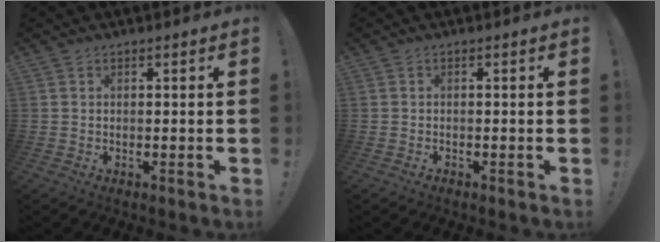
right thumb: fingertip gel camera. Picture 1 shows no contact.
{"total": 0.6, "force": [-0.5, 0.1, 0.1], "torque": [-0.007, 0.002, -0.009]}